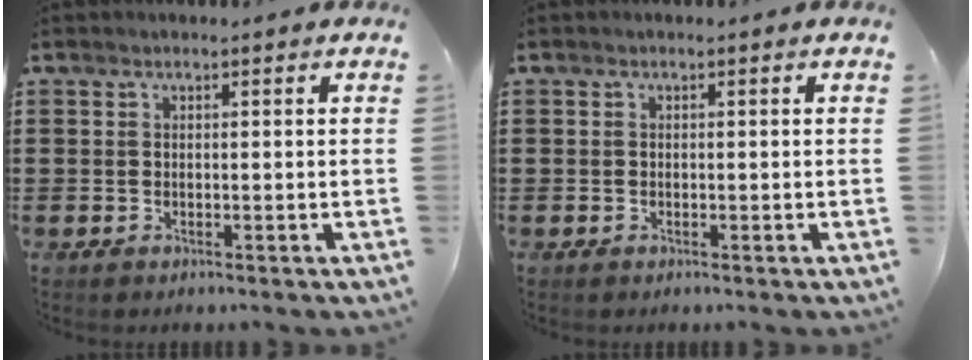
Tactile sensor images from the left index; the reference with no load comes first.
{"total": 0.0}